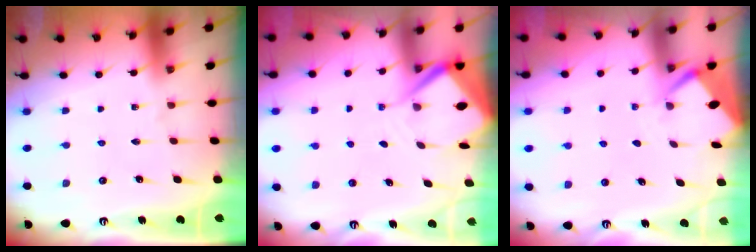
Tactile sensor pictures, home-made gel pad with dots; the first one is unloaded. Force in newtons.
{"total": 6.2, "press": 6.2, "slide": 0.6}
{"total": 2.6, "press": 2.6, "slide": 0.4}